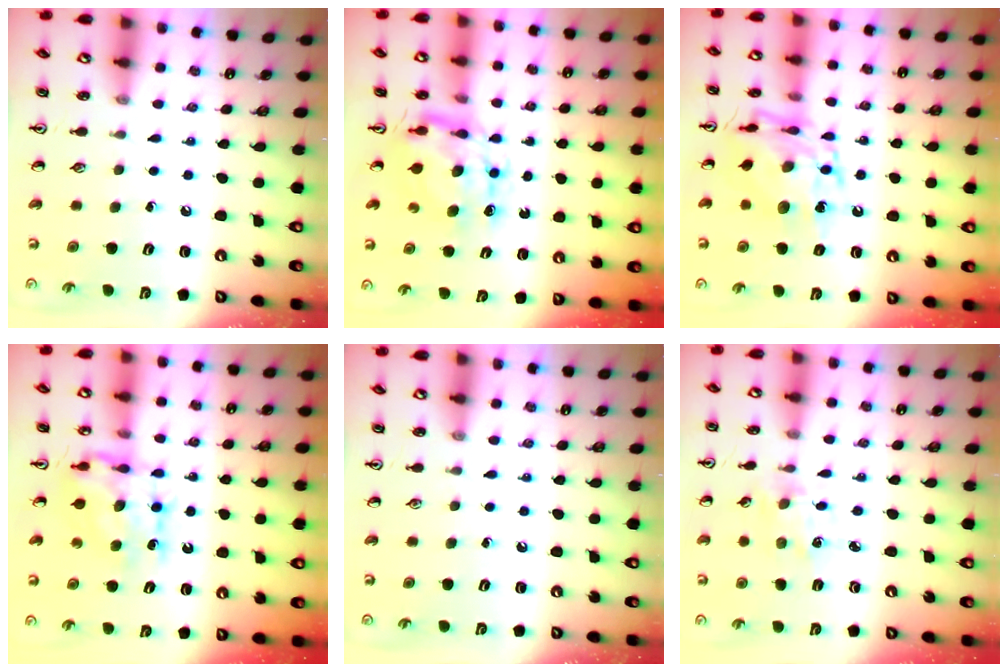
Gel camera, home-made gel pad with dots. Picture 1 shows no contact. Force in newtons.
{"total": 7.7, "press": 7.7, "slide": 0.7}
{"total": 12.9, "press": 12.9, "slide": 1.0}
{"total": 8.4, "press": 8.4, "slide": 0.5}
{"total": 0.0}
{"total": 1.9, "press": 1.9, "slide": 0.3}